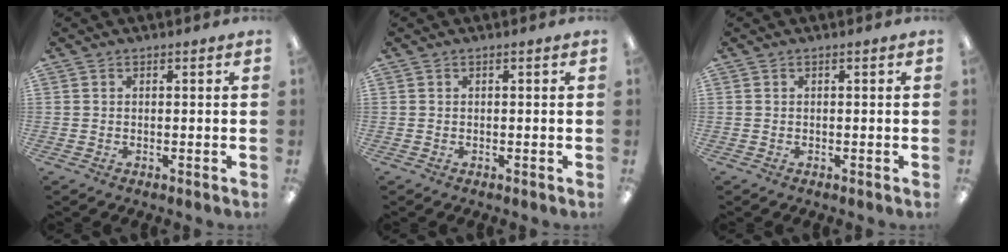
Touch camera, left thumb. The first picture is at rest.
{"total": 0.0}
{"total": 0.0}